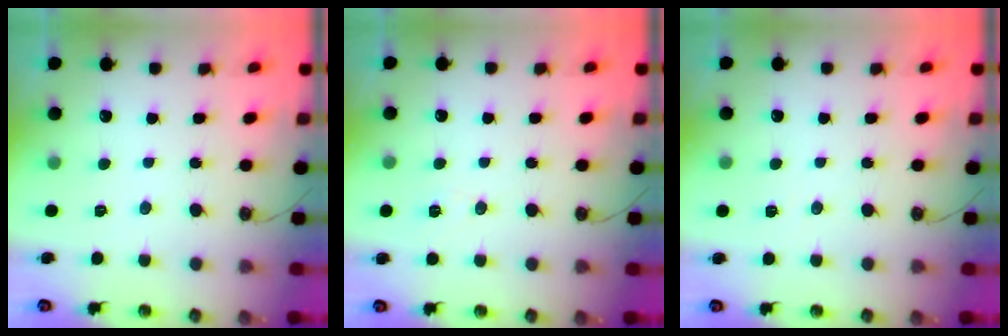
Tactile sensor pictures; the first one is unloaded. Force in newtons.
{"total": 7.1, "press": 5.4, "slide": 4.6}
{"total": 3.2, "press": 2.7, "slide": 1.7}